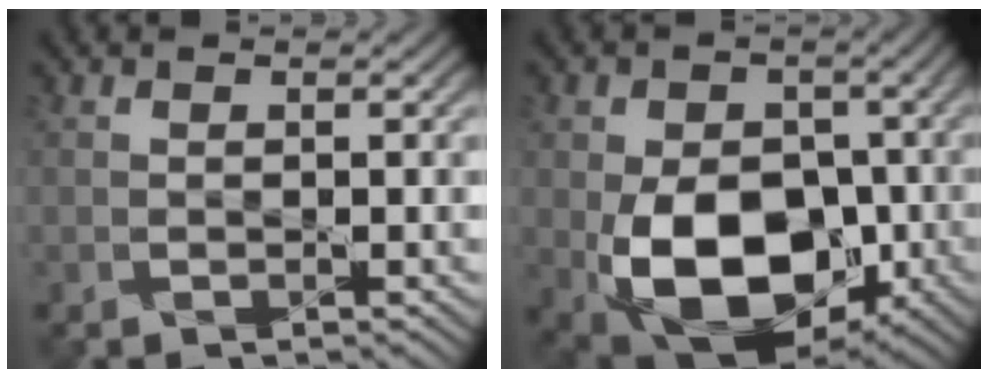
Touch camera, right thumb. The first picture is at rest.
{"total": 14.4, "force": [-3.8, 9.6, 10.0], "torque": [-0.174, -0.033, -0.063]}